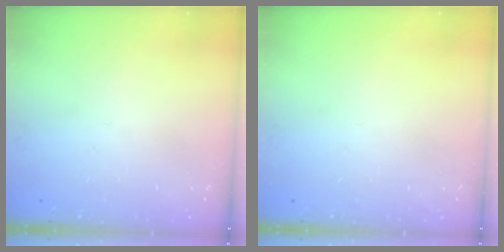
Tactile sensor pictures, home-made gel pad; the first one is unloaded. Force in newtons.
{"total": 0.0}